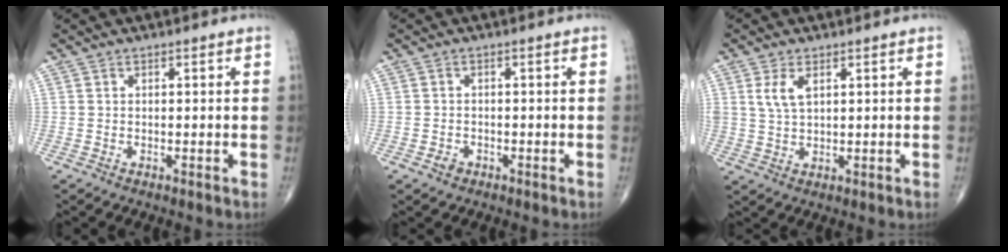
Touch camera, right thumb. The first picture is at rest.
{"total": 1.6, "force": [-0.9, 1.2, 0.5], "torque": [-0.005, 0.005, -0.015]}
{"total": 4.1, "force": [1.7, 2.0, 3.2], "torque": [-0.066, -0.004, 0.039]}